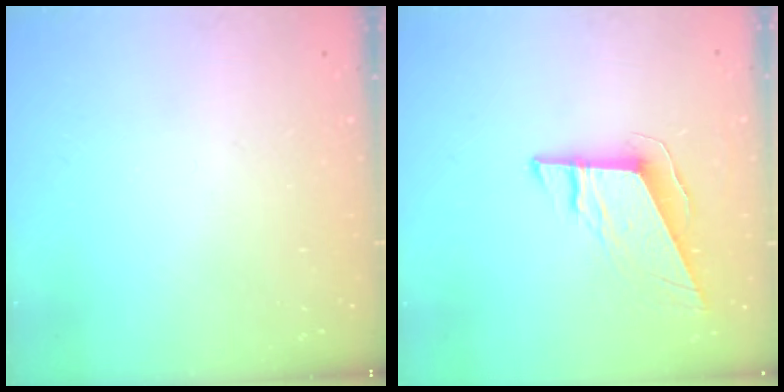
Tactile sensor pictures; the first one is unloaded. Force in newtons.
{"total": 10.1, "press": 9.8, "slide": 2.7}